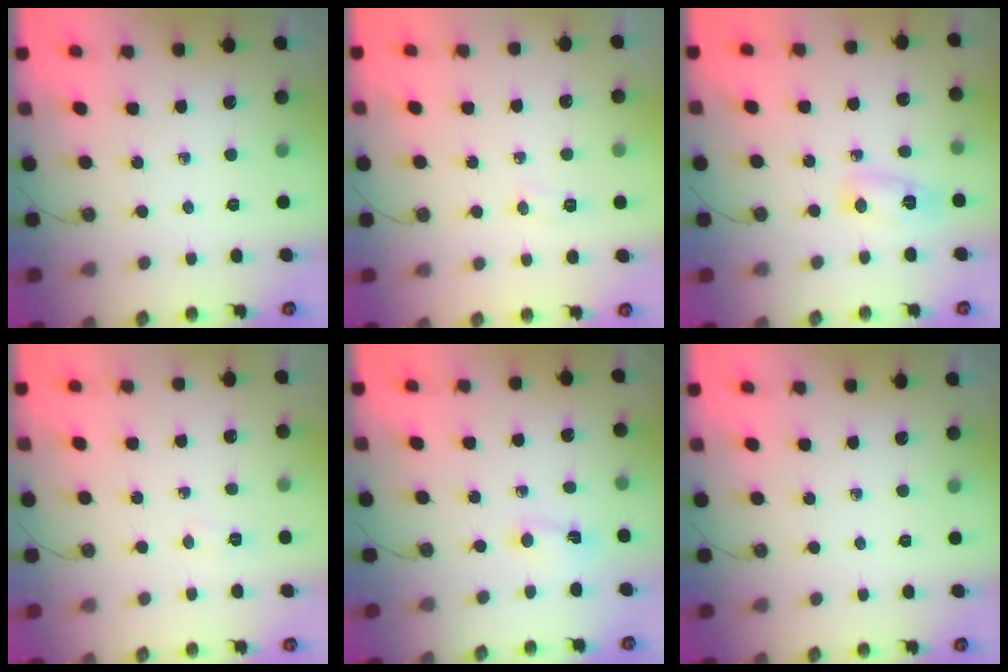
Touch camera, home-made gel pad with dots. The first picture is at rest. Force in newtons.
{"total": 4.1, "press": 4.0, "slide": 1.2}
{"total": 4.6, "press": 4.5, "slide": 1.0}
{"total": 3.8, "press": 3.7, "slide": 0.6}
{"total": 1.1, "press": 1.0, "slide": 0.4}
{"total": 0.0}